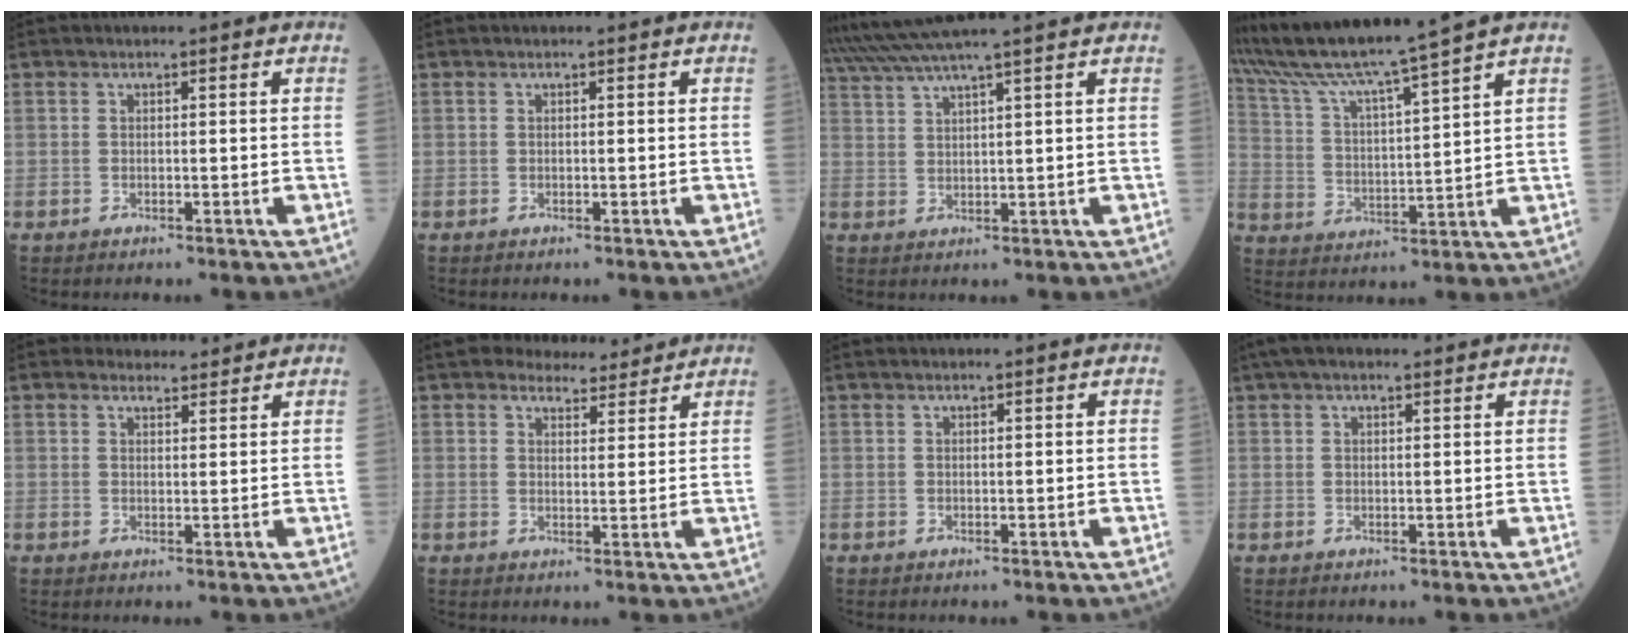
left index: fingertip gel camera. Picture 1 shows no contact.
{"total": 0.0}
{"total": 8.2, "force": [7.0, -2.2, 3.6], "torque": [-0.067, 0.022, 0.119]}
{"total": 12.8, "force": [11.0, -2.7, 5.9], "torque": [-0.114, -0.005, 0.200]}
{"total": 2.9, "force": [2.8, 1.0, 0.0], "torque": [-0.001, 0.004, 0.037]}
{"total": 5.9, "force": [5.5, 1.9, 1.3], "torque": [-0.016, 0.006, 0.075]}
{"total": 0.8, "force": [0.6, -0.1, 0.4], "torque": [-0.007, 0.007, 0.013]}
{"total": 6.5, "force": [5.2, 1.6, 3.5], "torque": [-0.058, 0.042, 0.087]}